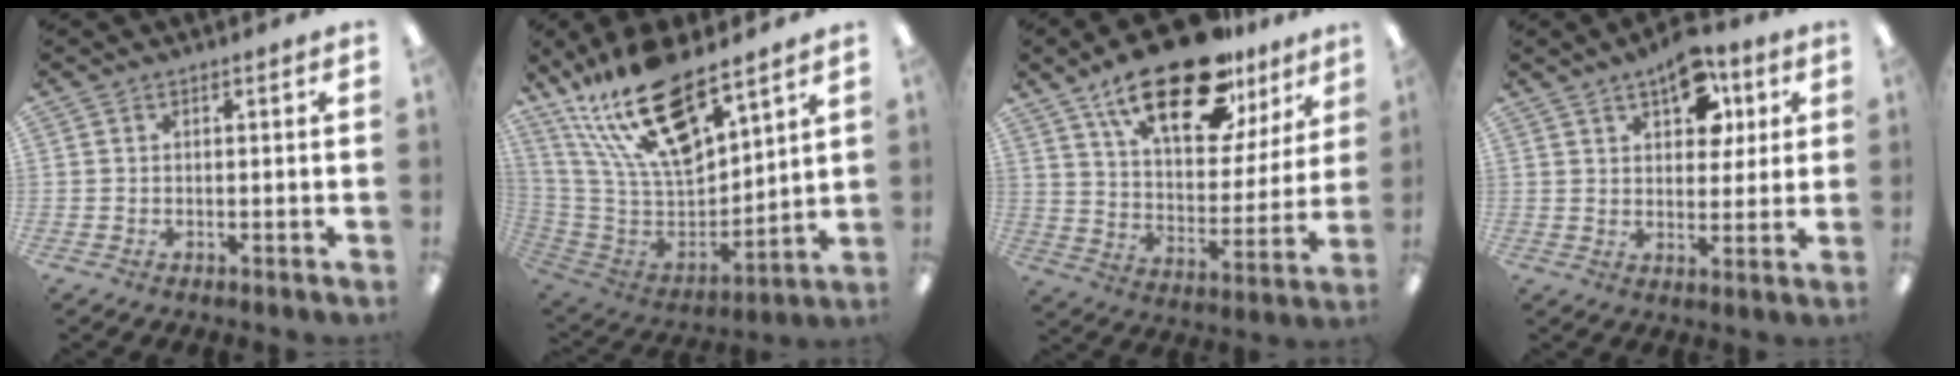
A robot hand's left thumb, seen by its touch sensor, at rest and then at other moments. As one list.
[{"total": 23.9, "force": [16.4, 9.4, 14.6], "torque": [-0.271, -0.104, 0.287]}, {"total": 23.7, "force": [16.2, 9.6, 14.5], "torque": [-0.229, -0.091, 0.274]}, {"total": 10.7, "force": [6.0, 6.0, 6.4], "torque": [-0.074, -0.021, 0.102]}]